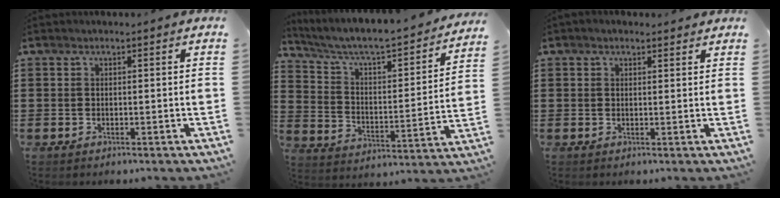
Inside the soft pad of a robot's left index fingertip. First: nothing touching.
{"total": 4.8, "force": [4.0, 0.8, 2.5], "torque": [-0.070, -0.041, 0.058]}
{"total": 1.2, "force": [1.0, 0.3, 0.5], "torque": [-0.011, 0.003, 0.019]}